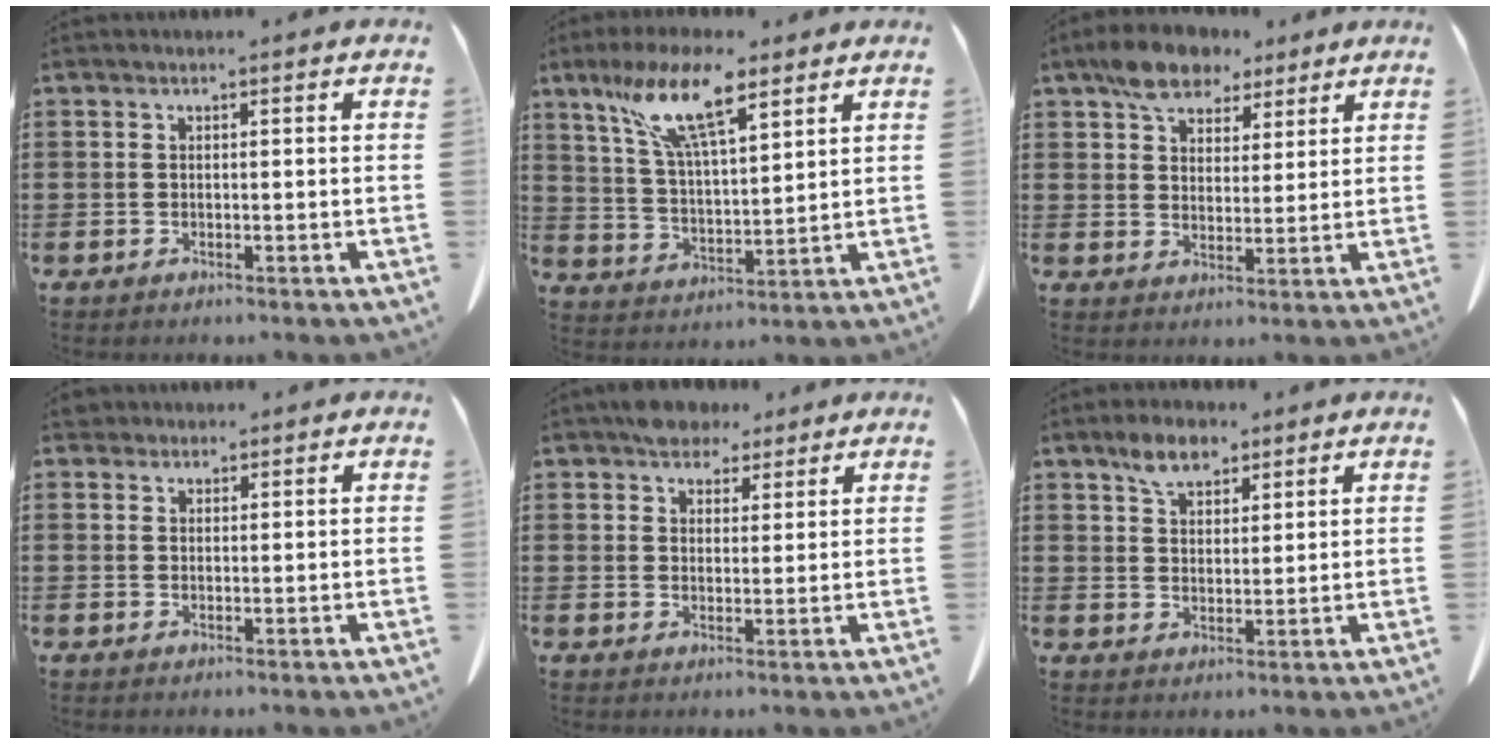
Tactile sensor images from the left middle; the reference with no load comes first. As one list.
[{"total": 12.3, "force": [8.3, 3.2, 8.6], "torque": [-0.191, -0.017, 0.146]}, {"total": 7.5, "force": [6.0, 3.7, 2.7], "torque": [-0.068, -0.003, 0.112]}, {"total": 2.0, "force": [1.8, 0.9, 0.5], "torque": [-0.015, 0.004, 0.036]}, {"total": 4.7, "force": [3.9, 2.3, 1.2], "torque": [-0.028, -0.002, 0.076]}, {"total": 5.6, "force": [4.0, 2.9, 2.6], "torque": [-0.056, 0.002, 0.074]}]